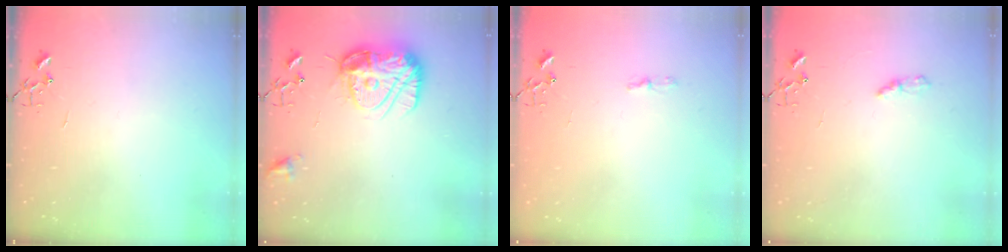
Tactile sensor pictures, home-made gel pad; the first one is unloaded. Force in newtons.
{"total": 16.8, "press": 16.7, "slide": 1.5}
{"total": 3.7, "press": 3.7, "slide": 0.5}
{"total": 4.2, "press": 4.2, "slide": 0.5}